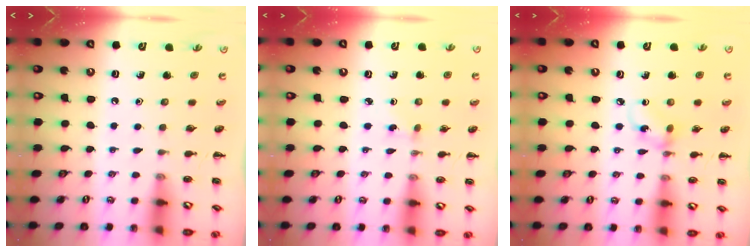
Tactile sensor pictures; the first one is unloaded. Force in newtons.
{"total": 2.4, "press": 2.2, "slide": 0.9}
{"total": 4.8, "press": 4.8, "slide": 0.6}